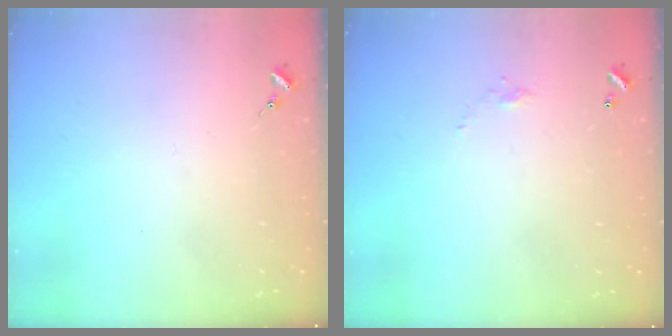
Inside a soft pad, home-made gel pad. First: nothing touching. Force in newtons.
{"total": 3.2, "press": 3.2, "slide": 0.0}